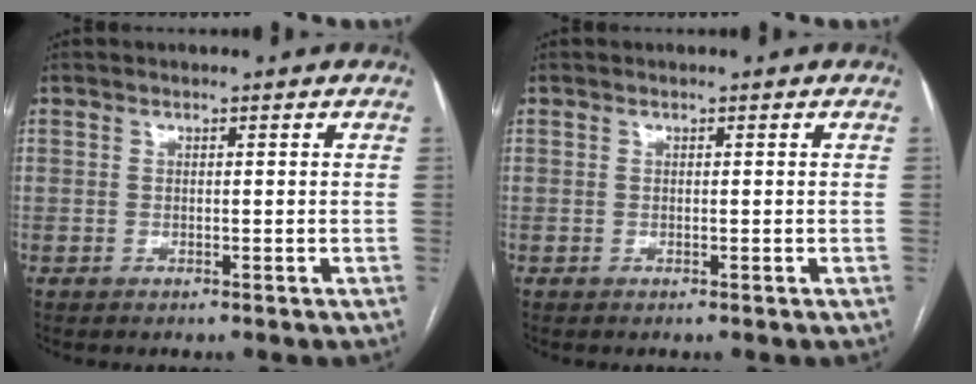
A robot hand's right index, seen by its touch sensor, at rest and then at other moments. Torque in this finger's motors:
{"motor_torque": [-0.01, 0.02, 0.01, 0.00]}